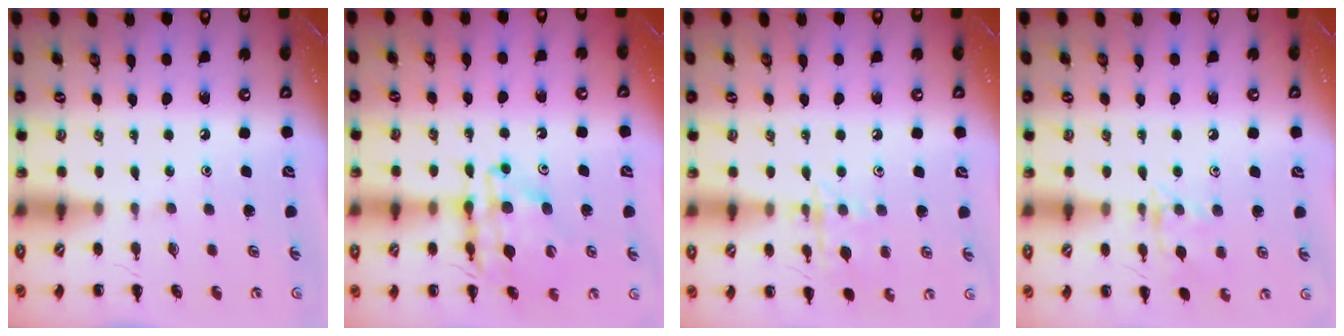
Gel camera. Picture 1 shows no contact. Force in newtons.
{"total": 12.0, "press": 11.5, "slide": 3.4}
{"total": 10.8, "press": 10.7, "slide": 1.0}
{"total": 9.2, "press": 9.1, "slide": 1.0}